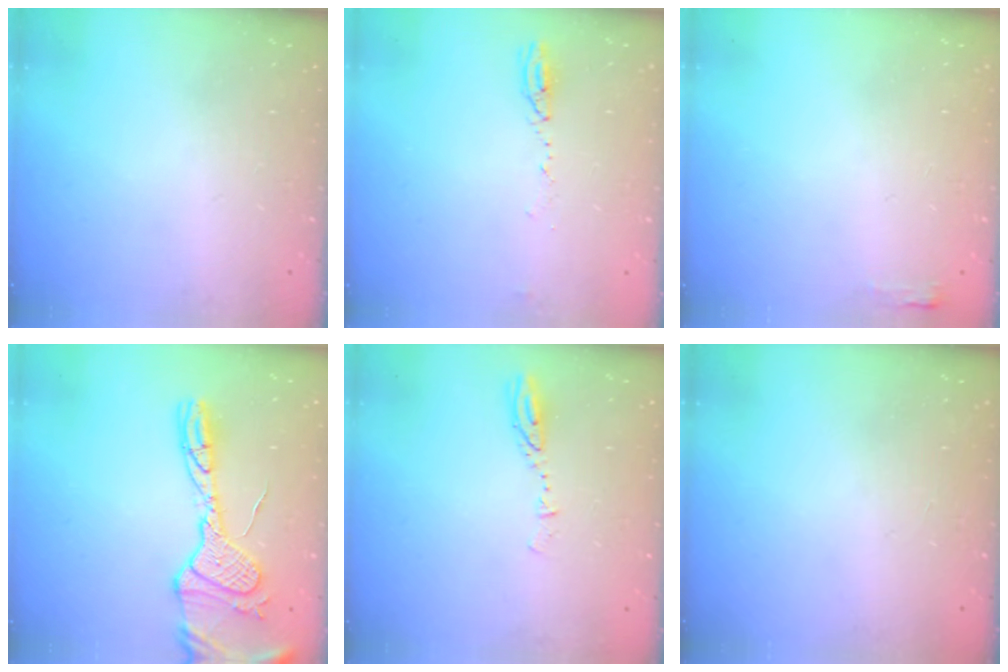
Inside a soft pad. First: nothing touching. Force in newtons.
{"total": 3.7, "press": 3.6, "slide": 1.1}
{"total": 2.7, "press": 2.6, "slide": 0.8}
{"total": 17.0, "press": 17.0, "slide": 1.6}
{"total": 4.0, "press": 4.0, "slide": 0.3}
{"total": 0.9, "press": 0.0, "slide": 0.9}